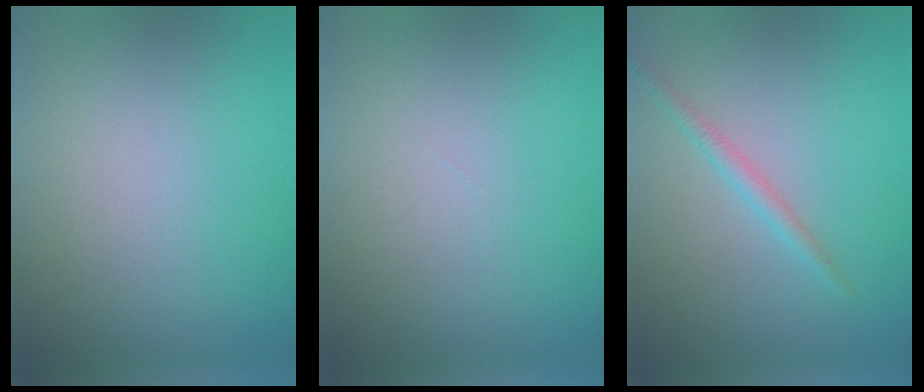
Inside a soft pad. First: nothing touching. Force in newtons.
{"total": 0.0}
{"total": 1.5, "press": 1.5, "slide": 0.0}